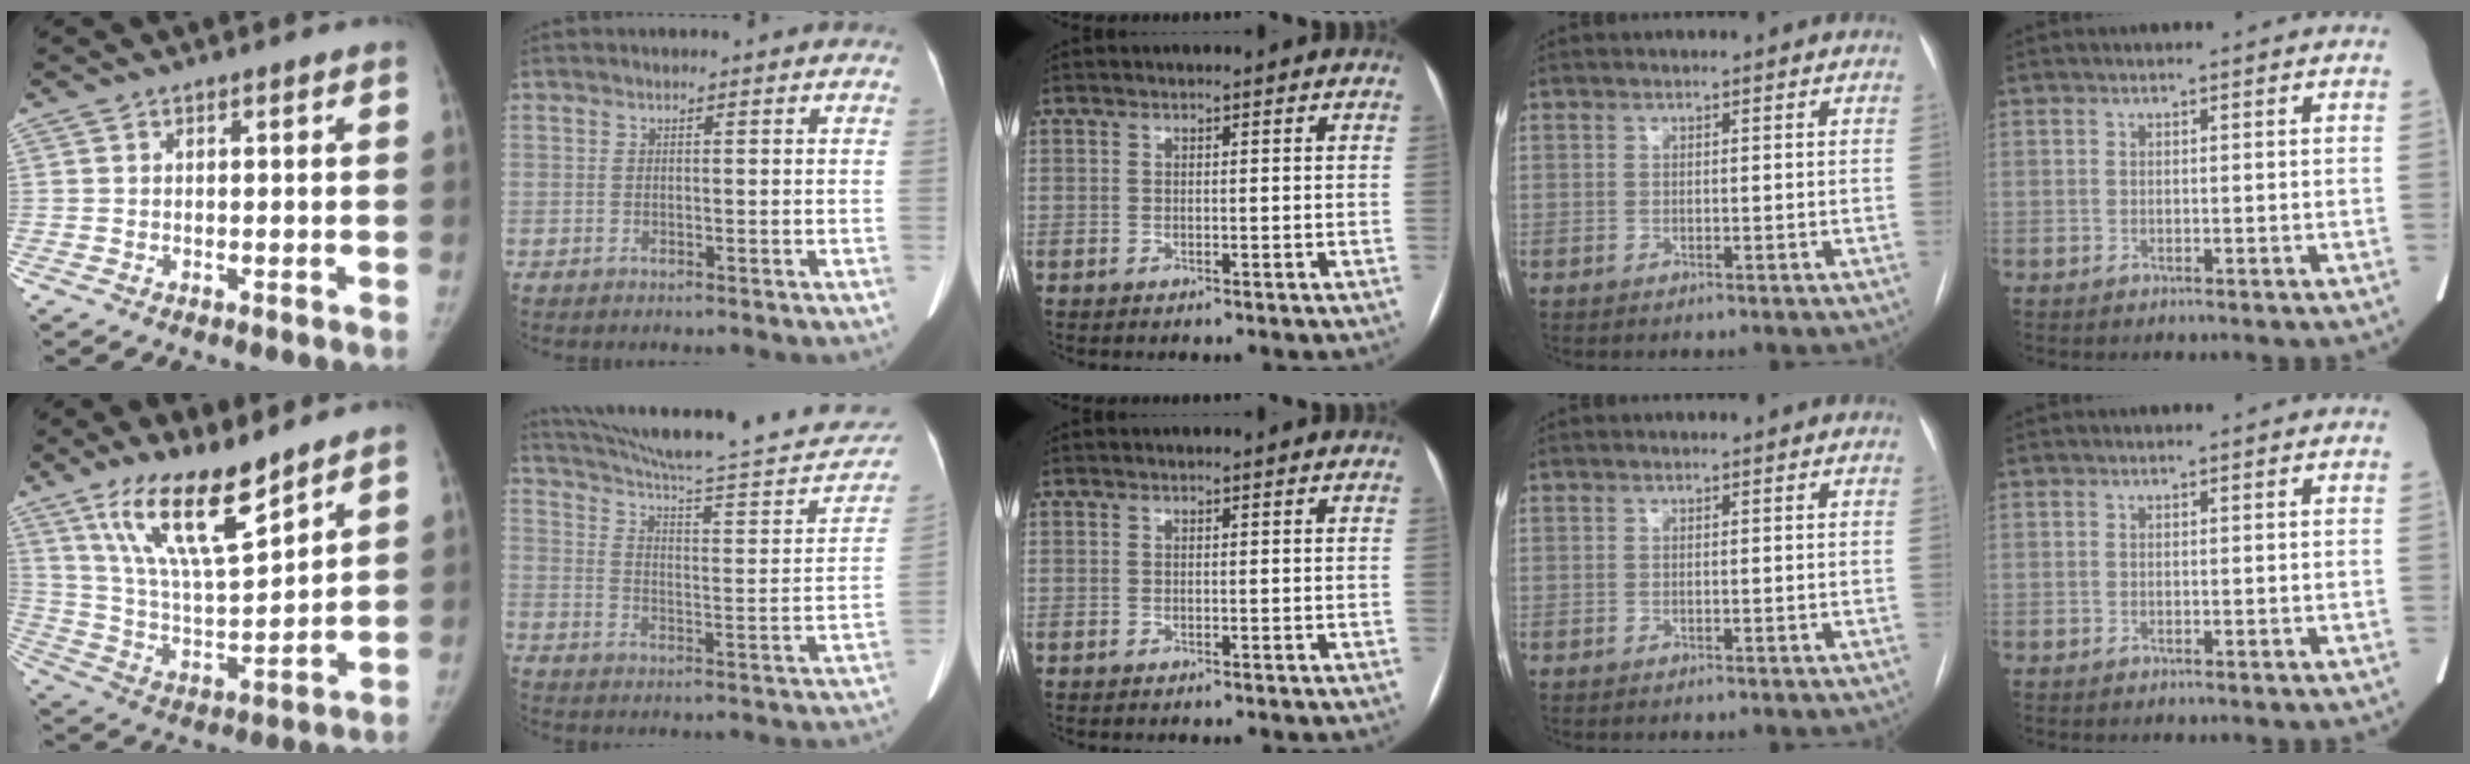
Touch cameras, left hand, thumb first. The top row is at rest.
{"thumb": {"total": 16.5, "force": [11.3, 4.4, 11.2], "torque": [-0.180, -0.065, 0.222]}, "index": {"total": 27.3, "force": [24.7, 3.0, 11.4], "torque": [-0.167, -0.043, 0.328]}}